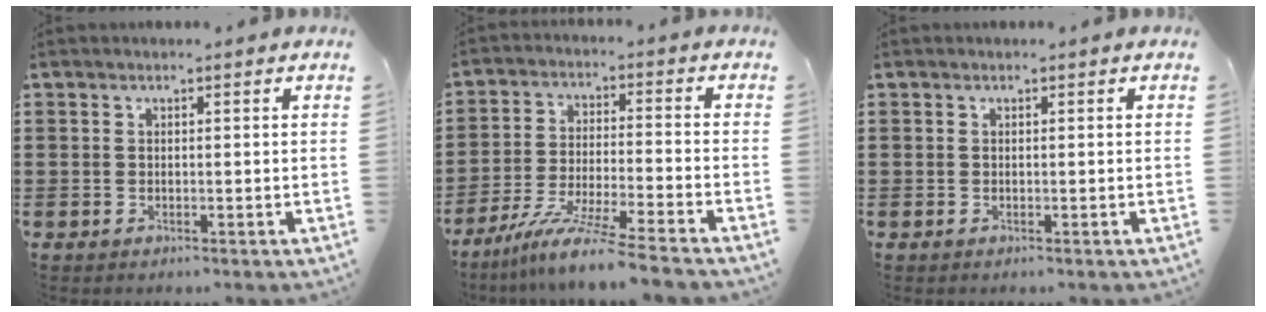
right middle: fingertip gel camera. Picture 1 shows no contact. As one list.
[{"total": 8.9, "force": [-7.6, -0.7, 4.5], "torque": [-0.089, -0.011, -0.151]}, {"total": 0.0}]